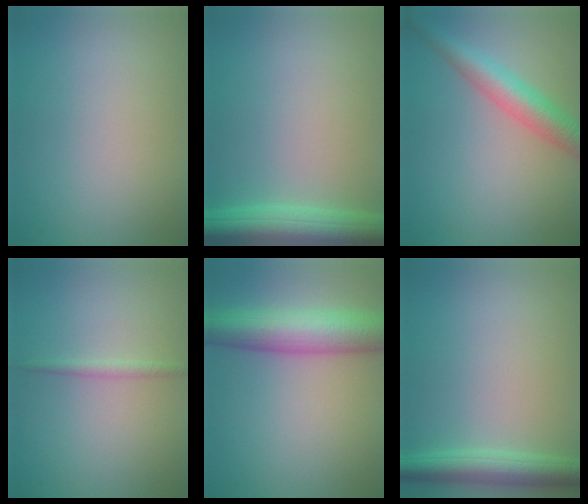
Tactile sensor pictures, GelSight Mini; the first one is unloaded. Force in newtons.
{"total": 6.9, "press": 6.9, "slide": 0.4}
{"total": 4.5, "press": 4.5, "slide": 0.2}
{"total": 1.0, "press": 1.0, "slide": 0.0}
{"total": 8.3, "press": 8.3, "slide": 0.2}
{"total": 3.8, "press": 3.8, "slide": 0.1}